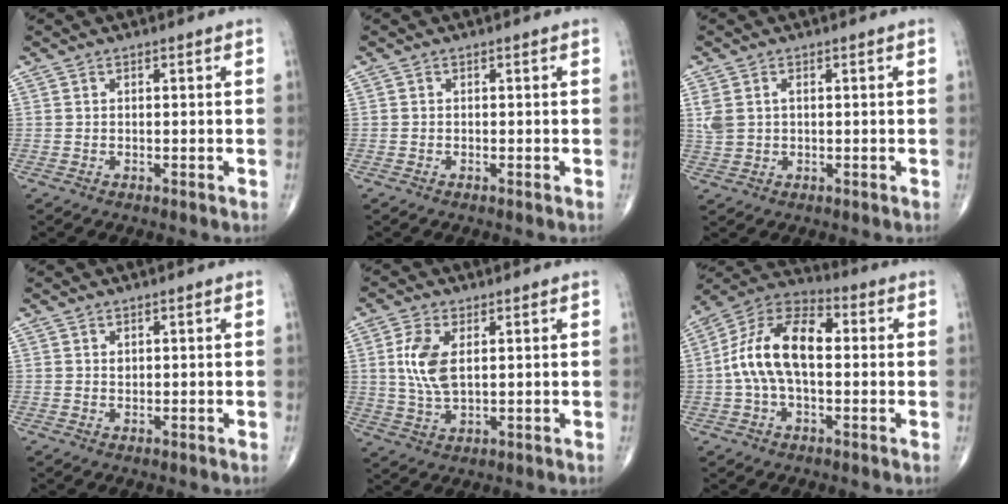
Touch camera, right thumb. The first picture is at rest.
{"total": 0.0}
{"total": 4.0, "force": [0.6, 2.8, 2.9], "torque": [-0.074, 0.010, 0.018]}
{"total": 0.8, "force": [0.3, 0.6, 0.4], "torque": [-0.002, -0.001, 0.006]}
{"total": 7.9, "force": [1.6, 4.1, 6.6], "torque": [-0.142, -0.007, 0.036]}
{"total": 14.9, "force": [0.5, 8.1, 12.5], "torque": [-0.233, 0.041, -0.003]}